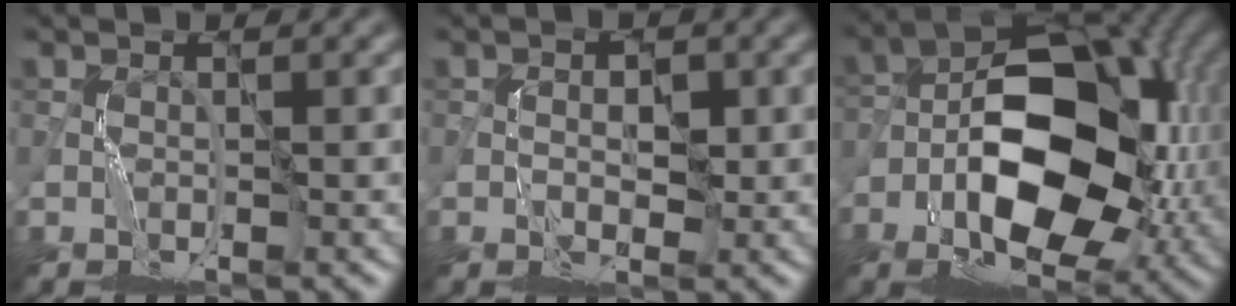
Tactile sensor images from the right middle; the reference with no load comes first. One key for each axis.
{"total": 1.6, "fx": 0.0, "fy": 1.0, "fz": 1.2, "tx": -0.012, "ty": 0.001, "tz": 0.001}
{"total": 13.9, "fx": -3.0, "fy": 8.2, "fz": 10.8, "tx": -0.170, "ty": -0.004, "tz": -0.060}